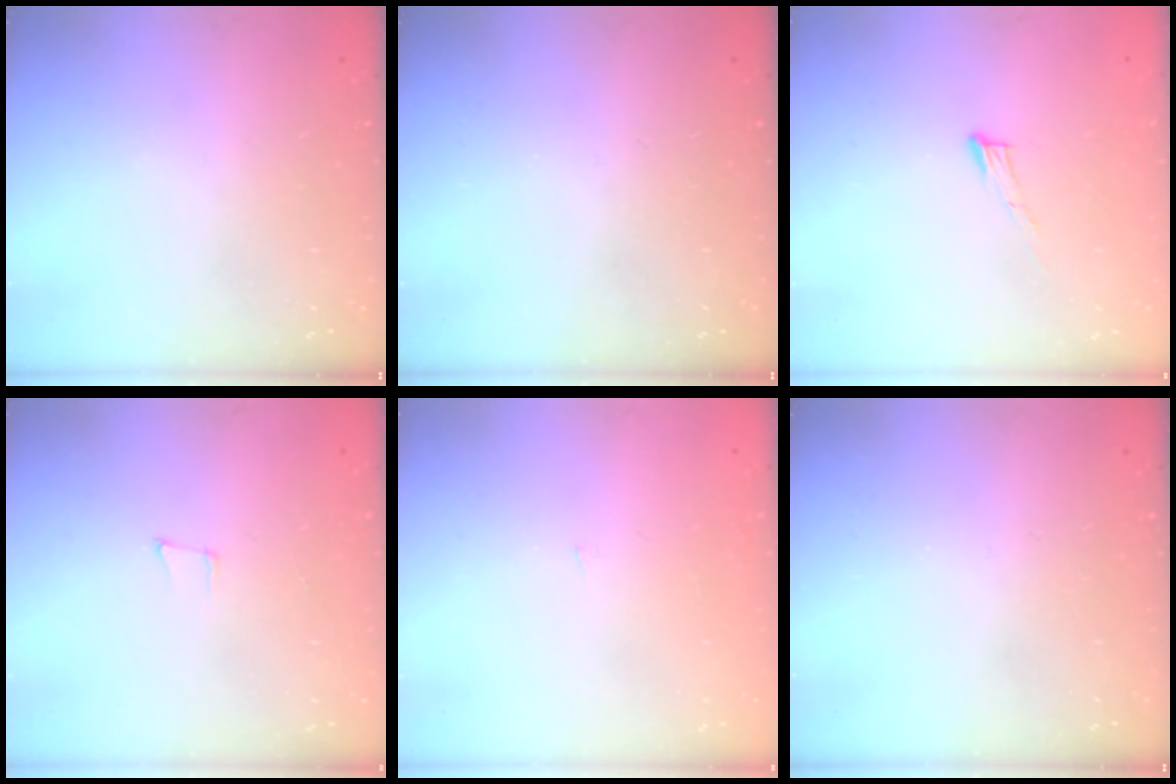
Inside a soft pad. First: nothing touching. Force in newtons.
{"total": 0.0}
{"total": 5.7, "press": 5.7, "slide": 0.3}
{"total": 4.1, "press": 3.2, "slide": 2.7}
{"total": 0.9, "press": 0.9, "slide": 0.0}
{"total": 0.0}